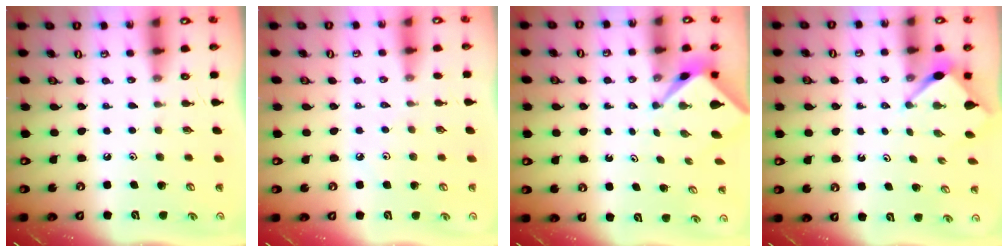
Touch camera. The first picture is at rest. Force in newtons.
{"total": 2.0, "press": 2.0, "slide": 0.5}
{"total": 2.1, "press": 2.1, "slide": 0.3}
{"total": 3.6, "press": 3.5, "slide": 0.3}